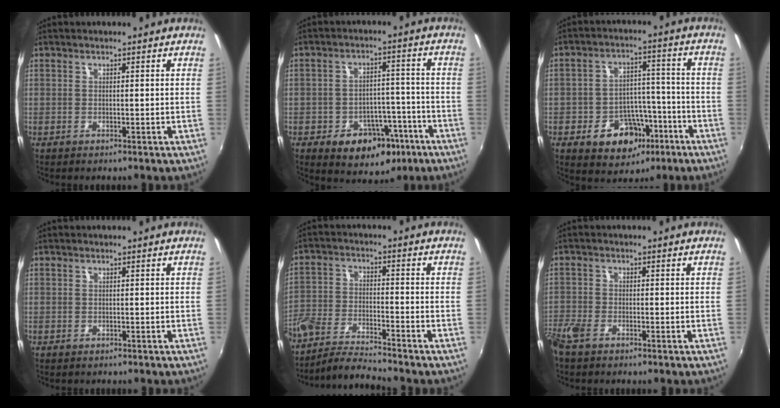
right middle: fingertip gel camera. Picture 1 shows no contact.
{"total": 11.3, "force": [-5.9, 7.9, 5.6], "torque": [-0.092, 0.025, -0.061]}
{"total": 12.3, "force": [-6.0, 8.9, 5.9], "torque": [-0.120, 0.028, -0.069]}
{"total": 0.5, "force": [-0.3, 0.4, -0.1], "torque": [0.002, -0.002, -0.004]}
{"total": 7.8, "force": [-7.0, 1.0, 3.3], "torque": [-0.079, -0.007, -0.143]}
{"total": 5.0, "force": [-3.8, 1.9, 2.7], "torque": [-0.075, -0.014, -0.080]}